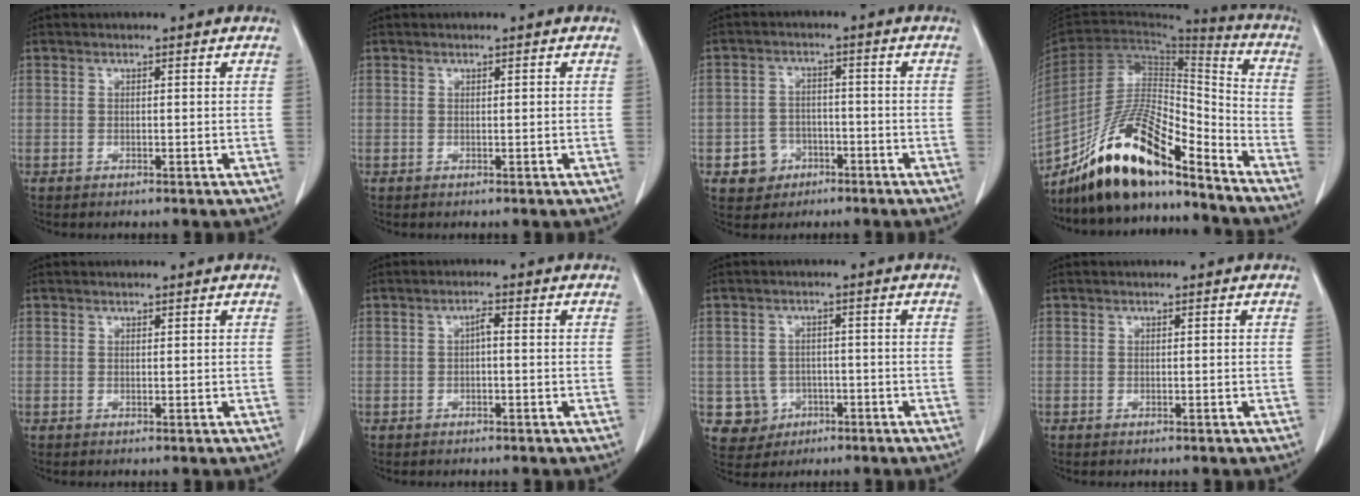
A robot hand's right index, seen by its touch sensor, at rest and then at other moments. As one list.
[{"total": 0.0}, {"total": 5.0, "force": [-2.3, 4.3, 0.9], "torque": [-0.010, 0.013, -0.030]}, {"total": 17.3, "force": [-13.5, 3.5, 10.3], "torque": [-0.184, 0.020, -0.239]}, {"total": 0.0}, {"total": 1.3, "force": [-0.1, 0.3, 1.3], "torque": [-0.023, 0.004, -0.002]}, {"total": 4.8, "force": [-1.3, 4.6, 0.4], "torque": [-0.001, 0.009, -0.013]}, {"total": 0.0}]